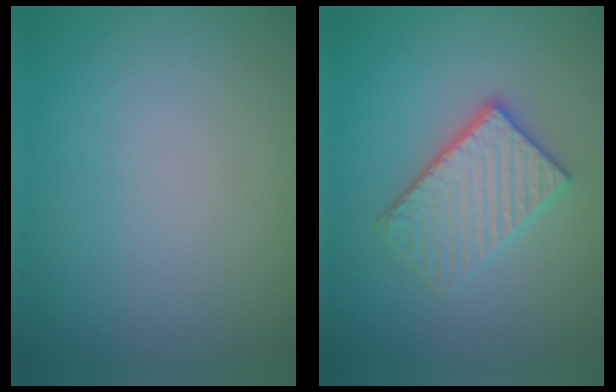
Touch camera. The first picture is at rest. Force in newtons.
{"total": 3.8, "press": 3.2, "slide": 2.0}